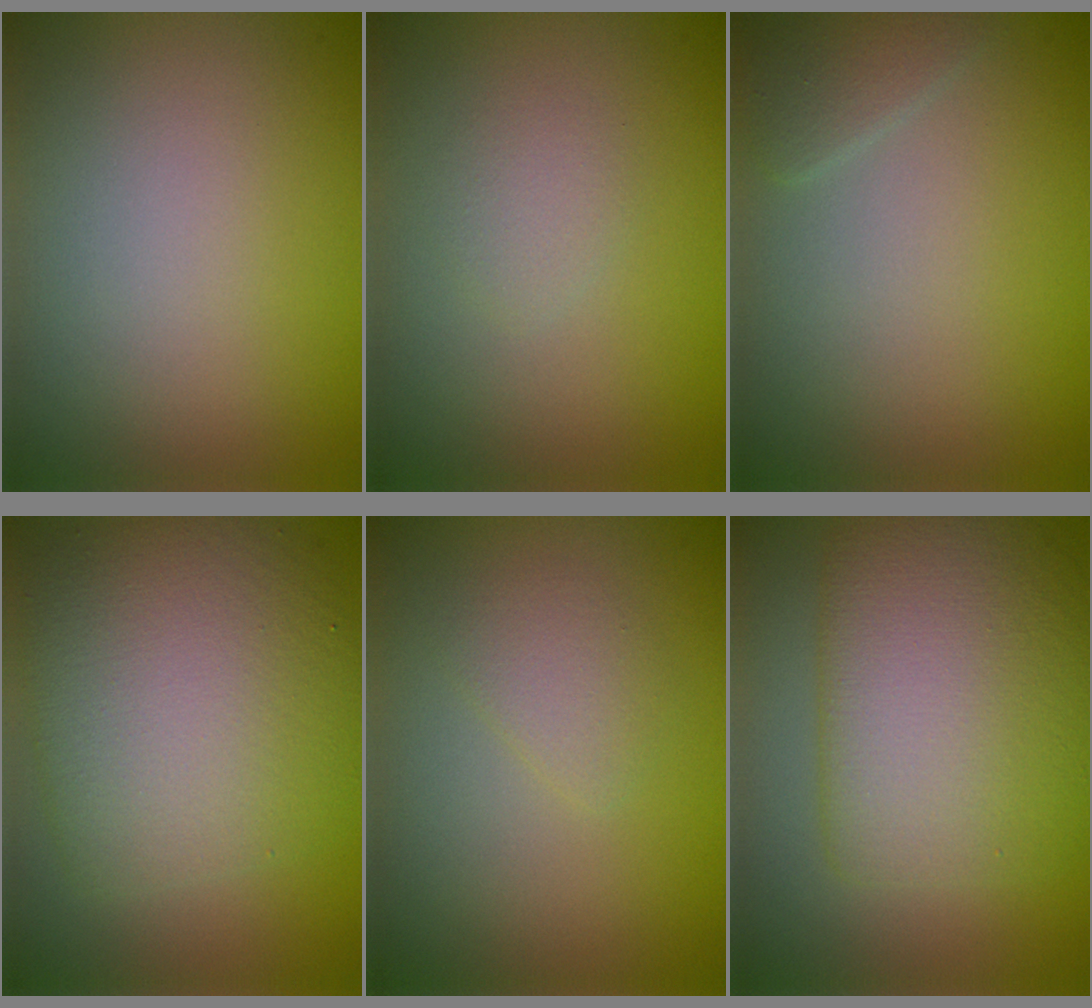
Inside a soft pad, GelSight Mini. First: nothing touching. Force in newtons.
{"total": 1.1, "press": 1.1, "slide": 0.0}
{"total": 1.3, "press": 1.3, "slide": 0.1}
{"total": 8.2, "press": 8.2, "slide": 0.3}
{"total": 1.5, "press": 1.5, "slide": 0.1}
{"total": 8.1, "press": 8.1, "slide": 0.3}